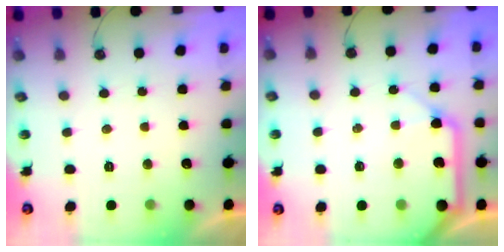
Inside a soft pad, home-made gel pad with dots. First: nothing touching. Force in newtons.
{"total": 12.0, "press": 11.9, "slide": 1.6}